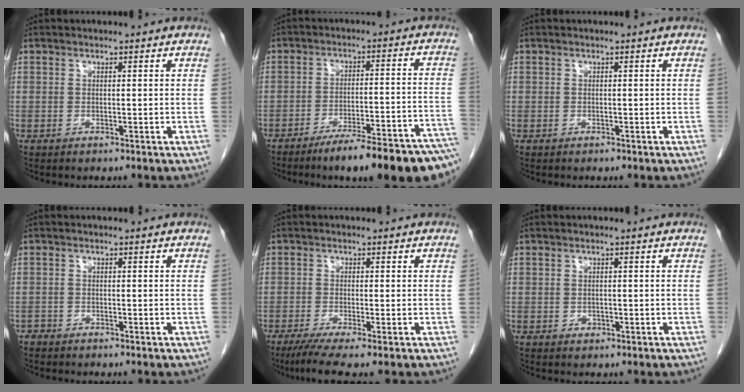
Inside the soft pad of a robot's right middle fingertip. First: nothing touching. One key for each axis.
{"total": 18.1, "fx": -14.6, "fy": 0.6, "fz": 10.7, "tx": -0.080, "ty": 0.013, "tz": -0.204}
{"total": 0.0}
{"total": 1.3, "fx": -1.1, "fy": 0.5, "fz": -0.1, "tx": 0.000, "ty": 0.002, "tz": -0.023}
{"total": 5.9, "fx": -4.1, "fy": -0.1, "fz": 4.2, "tx": -0.067, "ty": -0.018, "tz": -0.070}
{"total": 0.7, "fx": -0.2, "fy": 0.7, "fz": 0.3, "tx": -0.001, "ty": 0.002, "tz": -0.002}